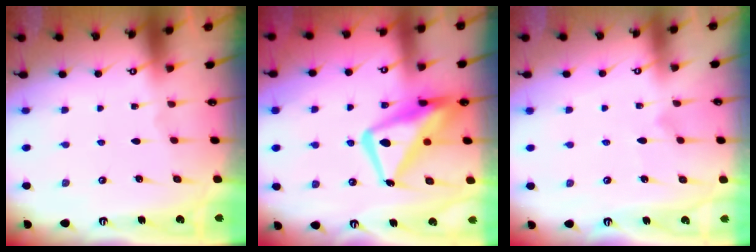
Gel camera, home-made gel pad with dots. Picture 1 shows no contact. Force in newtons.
{"total": 15.5, "press": 15.5, "slide": 1.4}
{"total": 6.8, "press": 6.8, "slide": 0.3}